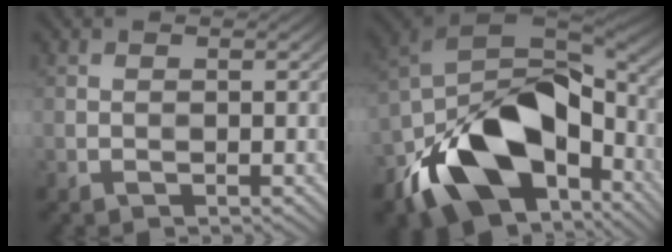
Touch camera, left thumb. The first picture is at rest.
{"total": 17.0, "force": [-6.8, 10.1, 11.9], "torque": [-0.226, -0.036, -0.110]}